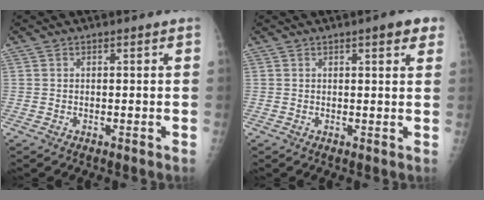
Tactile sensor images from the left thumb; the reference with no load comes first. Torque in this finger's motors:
{"motor_torque": [2.40, 1.51, 0.61, 0.07, -0.02]}